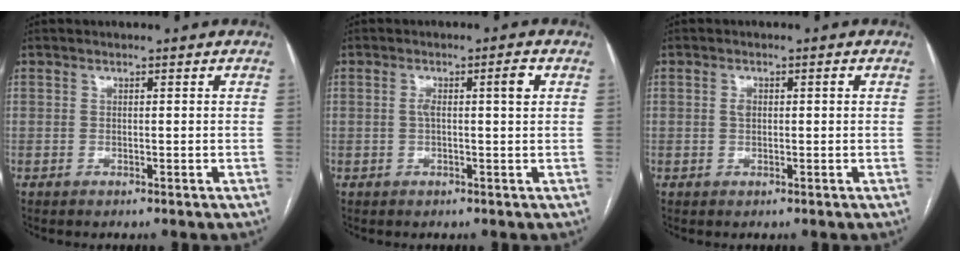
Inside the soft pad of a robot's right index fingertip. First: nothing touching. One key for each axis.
{"total": 3.6, "fx": 0.7, "fy": 0.3, "fz": 3.5, "tx": -0.061, "ty": 0.013, "tz": 0.013}
{"total": 1.9, "fx": 0.2, "fy": 1.0, "fz": 1.6, "tx": -0.031, "ty": 0.010, "tz": 0.006}